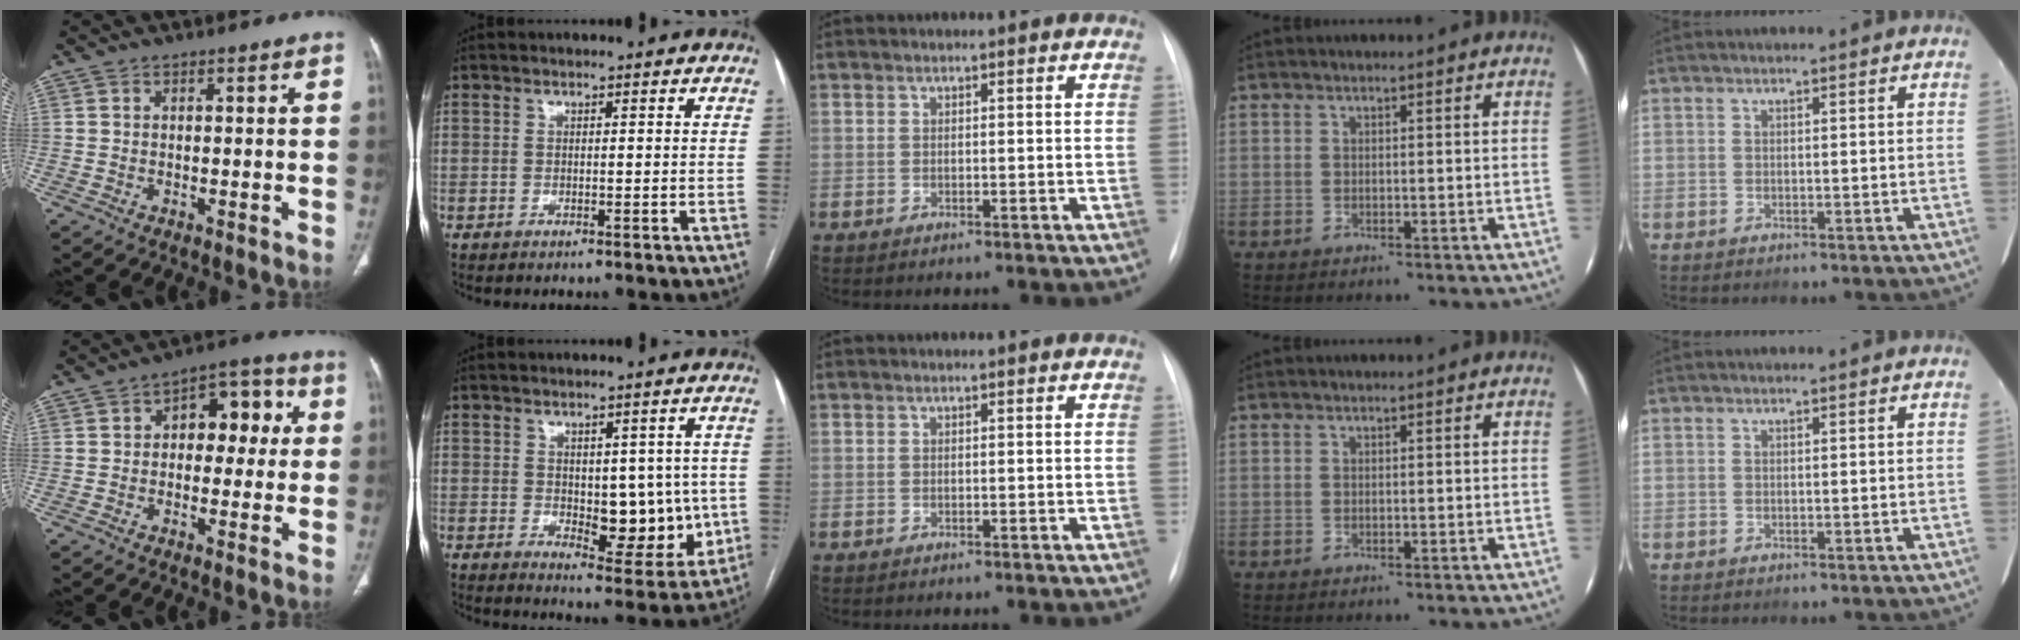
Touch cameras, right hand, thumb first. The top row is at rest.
{"thumb": {"total": 10.2, "force": [1.6, 6.4, 7.7], "torque": [-0.055, 0.029, 0.016]}, "index": {"total": 10.1, "force": [-0.4, 5.1, 8.7], "torque": [-0.095, 0.002, 0.016]}}